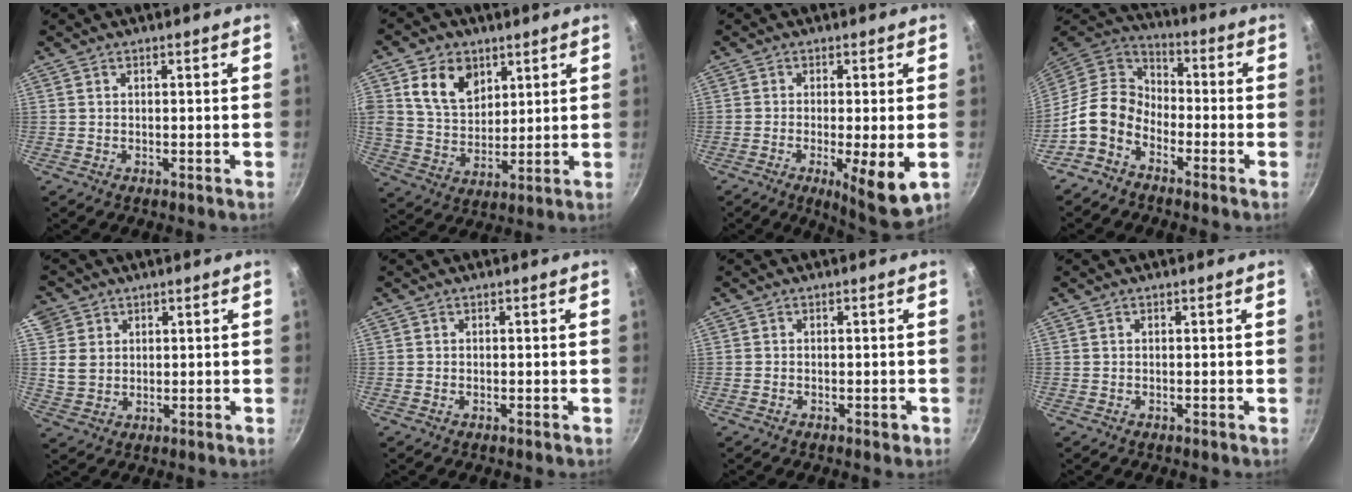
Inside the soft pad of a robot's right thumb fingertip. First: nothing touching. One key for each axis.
{"total": 11.5, "fx": 4.9, "fy": 8.3, "fz": 6.3, "tx": -0.087, "ty": -0.025, "tz": 0.089}
{"total": 9.1, "fx": -2.4, "fy": 1.7, "fz": 8.6, "tx": -0.137, "ty": -0.008, "tz": -0.030}
{"total": 11.1, "fx": -5.2, "fy": 7.9, "fz": 5.8, "tx": -0.083, "ty": 0.058, "tz": -0.129}
{"total": 6.0, "fx": 2.3, "fy": 5.3, "fz": 1.6, "tx": 0.005, "ty": -0.002, "tz": 0.045}
{"total": 0.0}
{"total": 1.2, "fx": -0.5, "fy": 0.6, "fz": 0.8, "tx": -0.010, "ty": 0.003, "tz": -0.008}
{"total": 0.0}